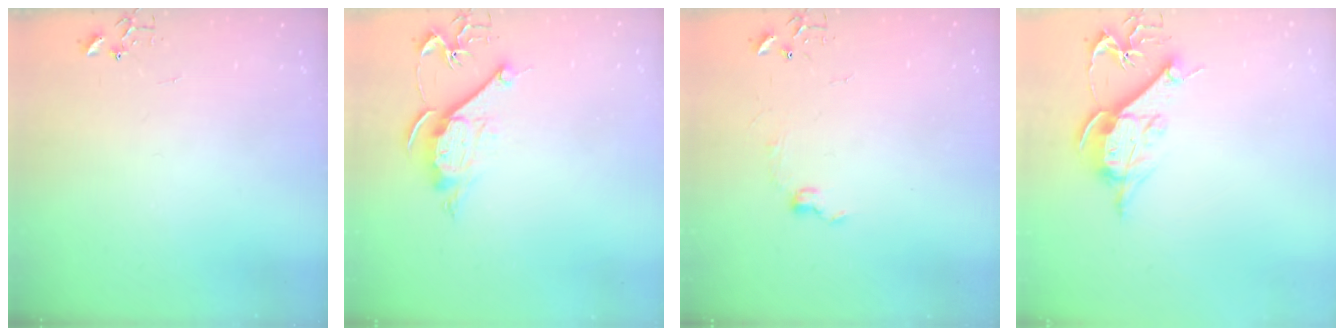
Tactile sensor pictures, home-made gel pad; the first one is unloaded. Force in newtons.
{"total": 10.3, "press": 10.3, "slide": 0.6}
{"total": 6.0, "press": 6.0, "slide": 0.9}
{"total": 11.6, "press": 11.6, "slide": 0.9}